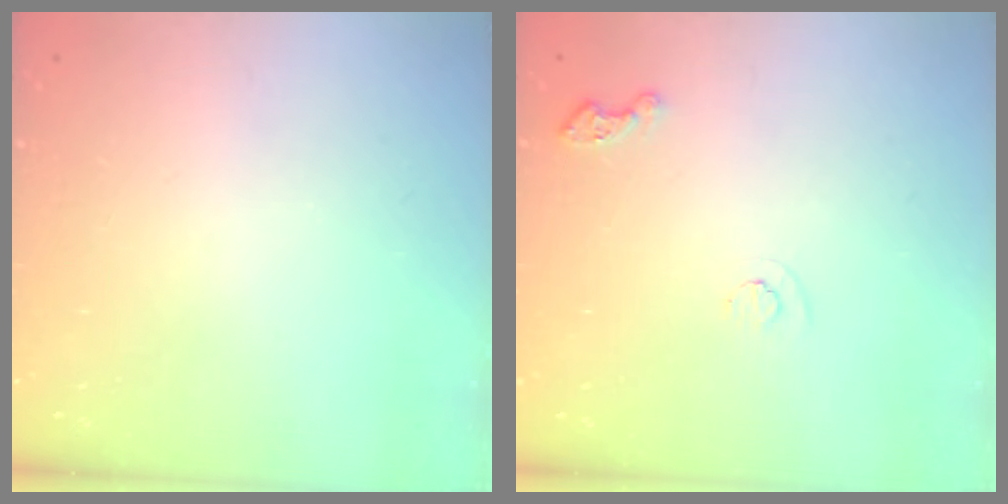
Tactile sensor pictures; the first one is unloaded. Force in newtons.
{"total": 4.8, "press": 4.7, "slide": 0.7}